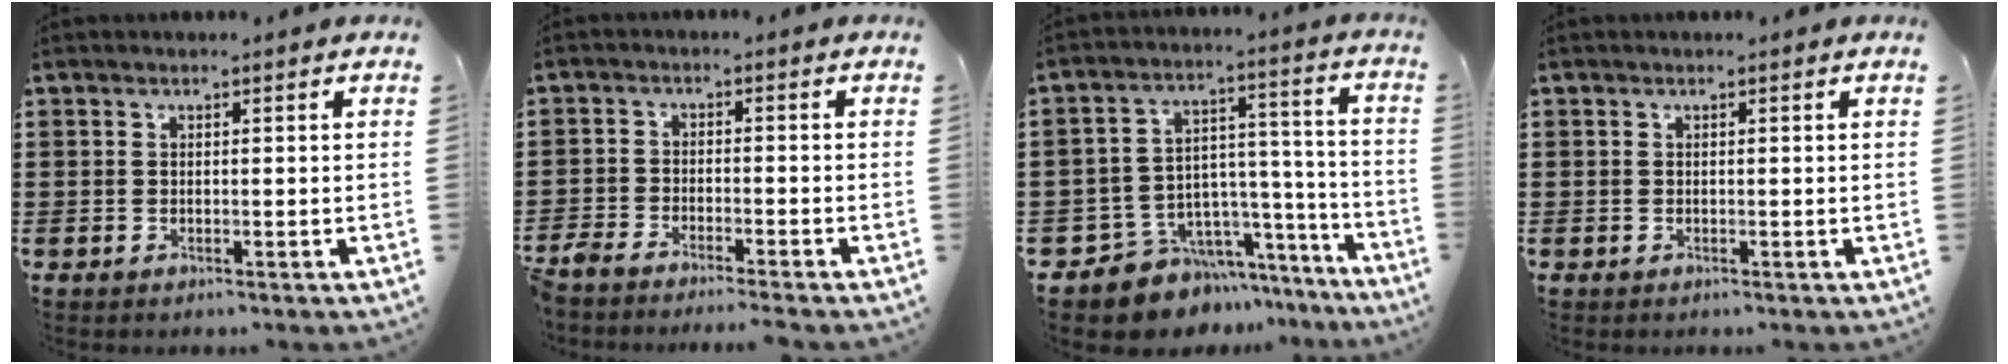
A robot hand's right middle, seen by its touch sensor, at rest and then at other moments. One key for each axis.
{"total": 3.0, "fx": -3.0, "fy": -0.1, "fz": 0.4, "tx": -0.033, "ty": -0.009, "tz": -0.070}
{"total": 8.3, "fx": -7.0, "fy": 4.4, "fz": 0.0, "tx": -0.014, "ty": 0.004, "tz": -0.129}
{"total": 0.0}